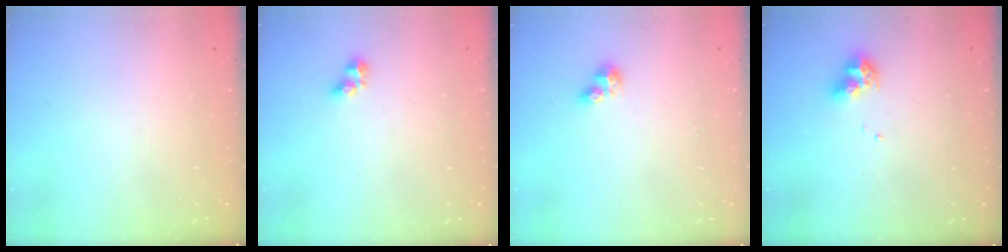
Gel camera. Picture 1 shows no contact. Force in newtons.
{"total": 3.5, "press": 3.3, "slide": 1.2}
{"total": 5.3, "press": 5.3, "slide": 0.6}
{"total": 8.9, "press": 8.9, "slide": 1.0}